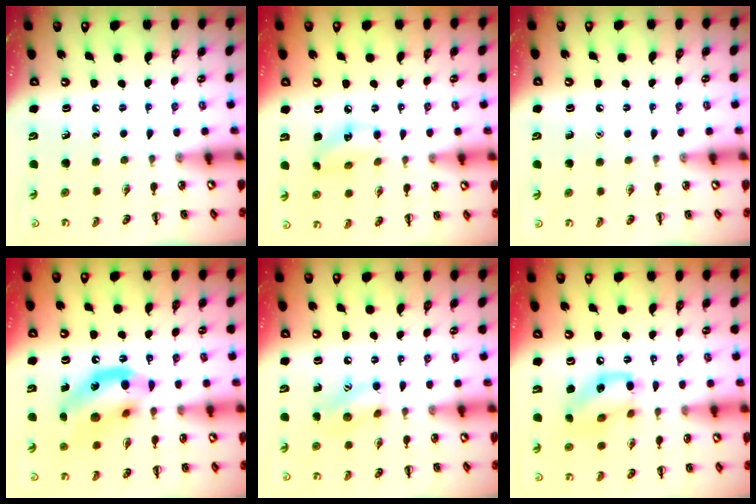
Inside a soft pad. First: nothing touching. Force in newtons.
{"total": 6.5, "press": 6.4, "slide": 1.0}
{"total": 1.5, "press": 1.5, "slide": 0.1}
{"total": 14.0, "press": 13.6, "slide": 3.3}
{"total": 9.8, "press": 9.7, "slide": 1.0}
{"total": 11.9, "press": 11.9, "slide": 0.5}